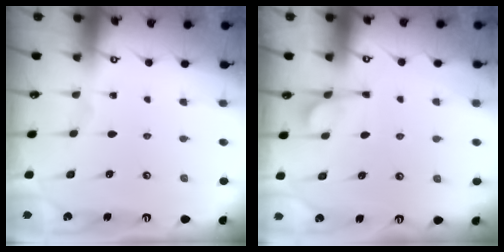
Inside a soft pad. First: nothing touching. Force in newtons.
{"total": 2.8, "press": 2.4, "slide": 1.5}